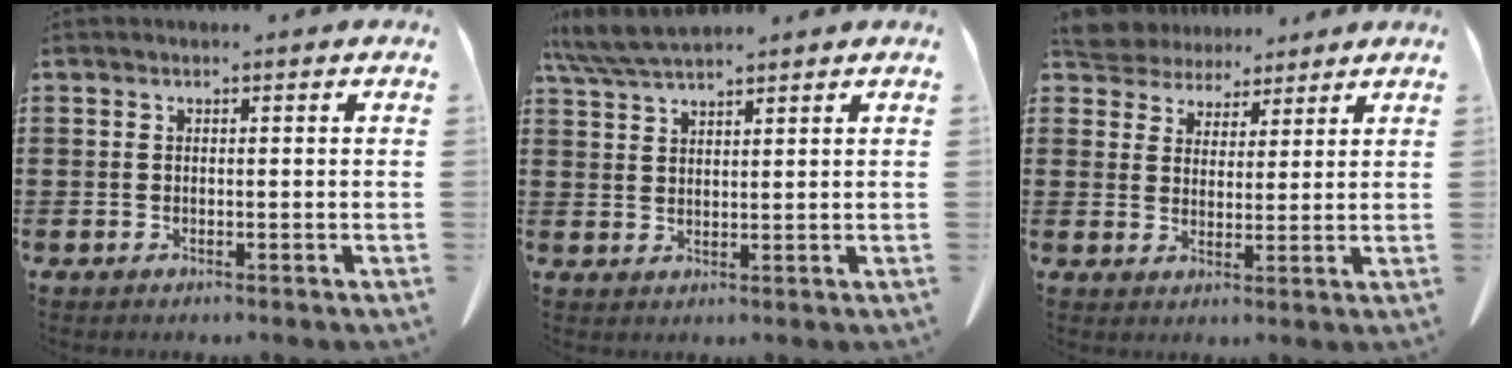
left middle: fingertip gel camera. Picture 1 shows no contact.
{"total": 5.3, "force": [4.6, 0.6, 2.6], "torque": [-0.061, -0.011, 0.087]}
{"total": 5.3, "force": [4.9, 2.0, 0.1], "torque": [-0.028, -0.017, 0.091]}